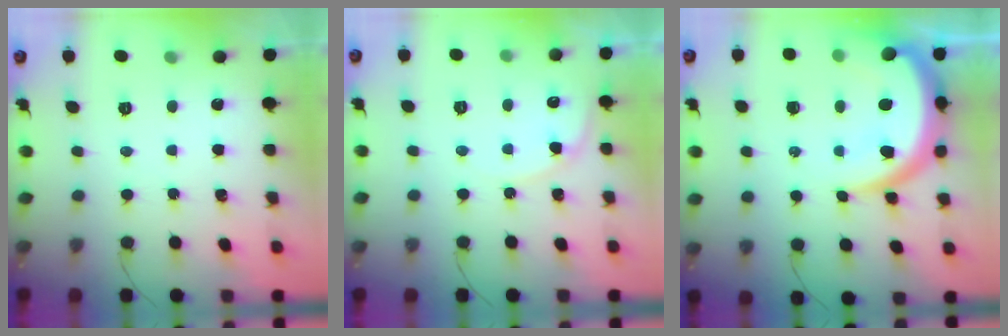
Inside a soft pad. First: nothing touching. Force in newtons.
{"total": 6.6, "press": 6.6, "slide": 0.4}
{"total": 14.1, "press": 14.0, "slide": 1.4}